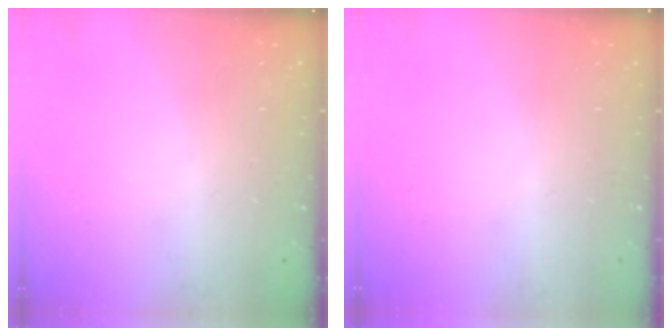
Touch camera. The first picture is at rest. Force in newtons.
{"total": 0.0}